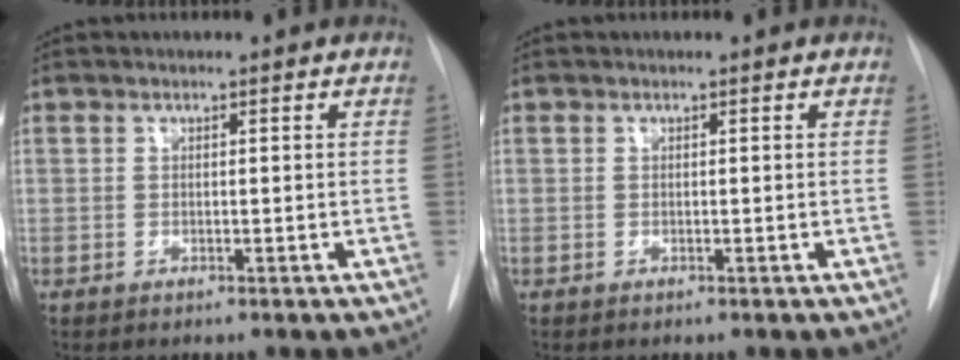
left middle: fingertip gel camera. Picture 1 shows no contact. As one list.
[{"total": 0.0}]